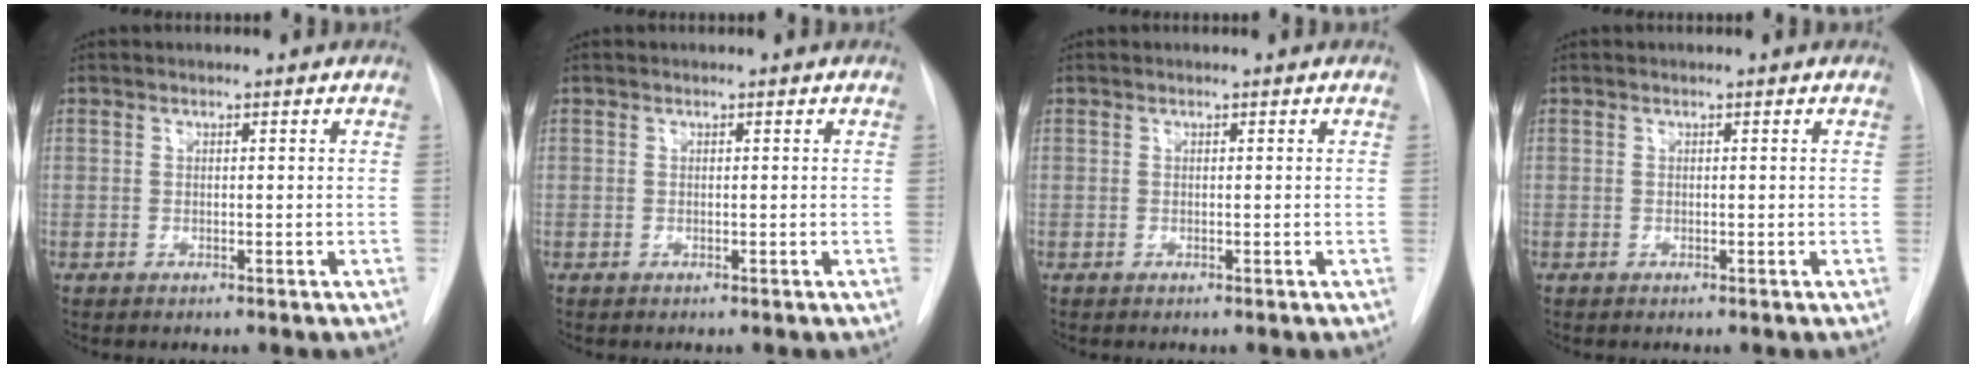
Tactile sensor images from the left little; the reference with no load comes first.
{"total": 0.0}
{"total": 0.0}
{"total": 0.0}